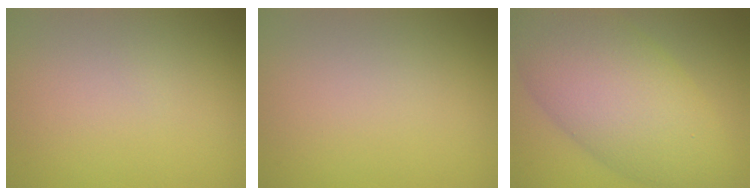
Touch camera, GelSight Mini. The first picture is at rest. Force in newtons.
{"total": 0.0}
{"total": 10.7, "press": 10.7, "slide": 0.1}